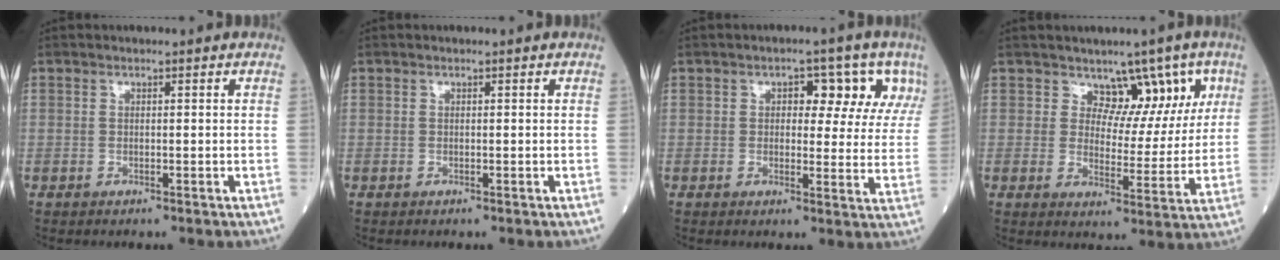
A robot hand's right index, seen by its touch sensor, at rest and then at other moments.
{"total": 0.0}
{"total": 7.2, "force": [3.1, 3.7, 5.3], "torque": [-0.044, 0.019, 0.032]}
{"total": 7.0, "force": [4.3, 4.7, 2.8], "torque": [-0.008, 0.003, 0.059]}